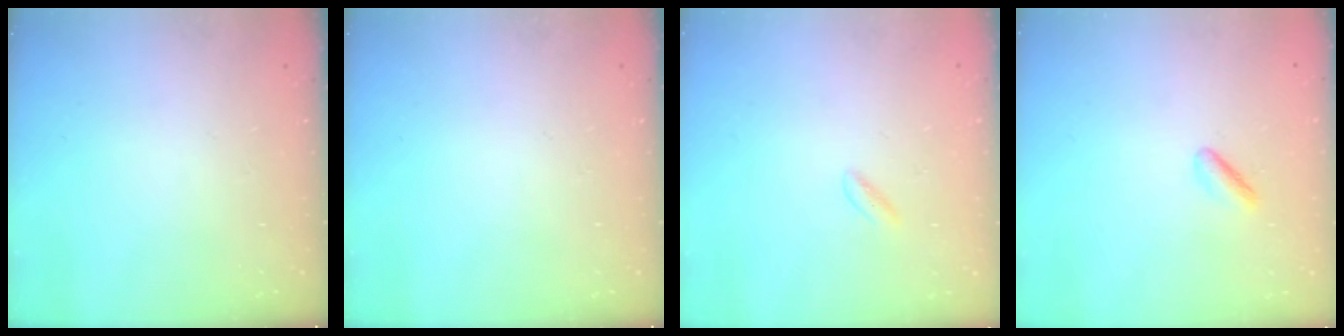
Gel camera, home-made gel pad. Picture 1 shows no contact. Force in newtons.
{"total": 0.0}
{"total": 1.3, "press": 1.0, "slide": 0.7}
{"total": 2.1, "press": 2.0, "slide": 0.6}